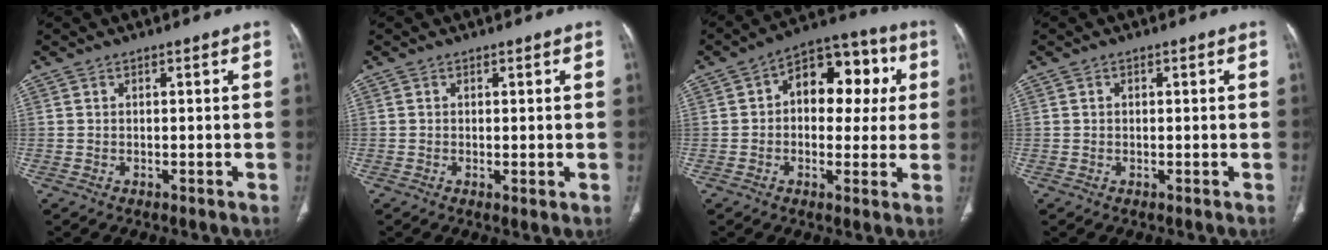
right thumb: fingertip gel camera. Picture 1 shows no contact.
{"total": 1.2, "force": [-0.1, 0.3, 1.1], "torque": [-0.025, -0.007, -0.001]}
{"total": 13.1, "force": [2.3, 8.7, 9.6], "torque": [-0.077, 0.031, 0.024]}
{"total": 0.6, "force": [0.1, 0.4, 0.3], "torque": [-0.004, 0.001, 0.001]}